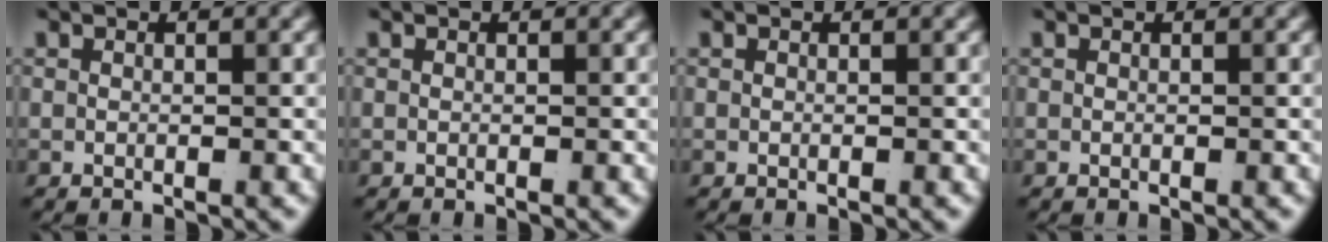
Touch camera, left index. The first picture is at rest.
{"total": 0.0}
{"total": 0.0}
{"total": 0.0}